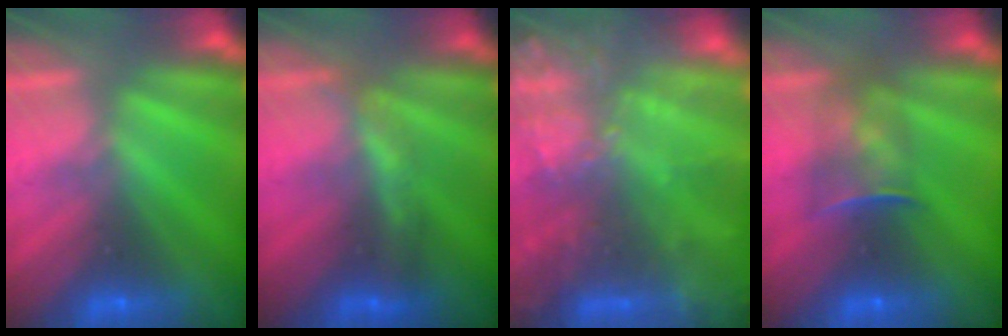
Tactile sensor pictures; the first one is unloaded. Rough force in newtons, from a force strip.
{"total": 2.0}
{"total": 9.6}
{"total": 7.3}